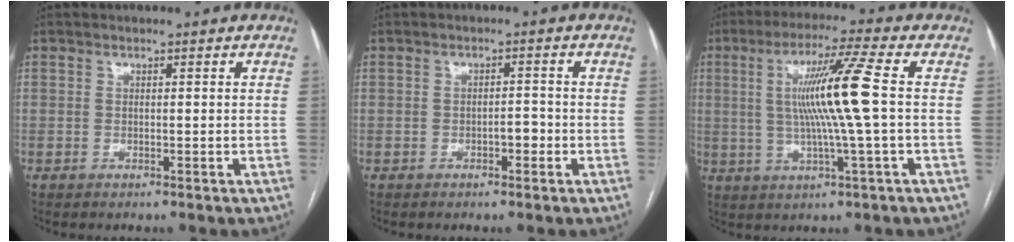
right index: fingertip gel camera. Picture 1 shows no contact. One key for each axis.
{"total": 2.0, "fx": -0.9, "fy": 0.8, "fz": 1.6, "tx": -0.021, "ty": 0.004, "tz": -0.014}
{"total": 11.3, "fx": 0.9, "fy": -1.5, "fz": 11.2, "tx": -0.209, "ty": 0.003, "tz": 0.017}